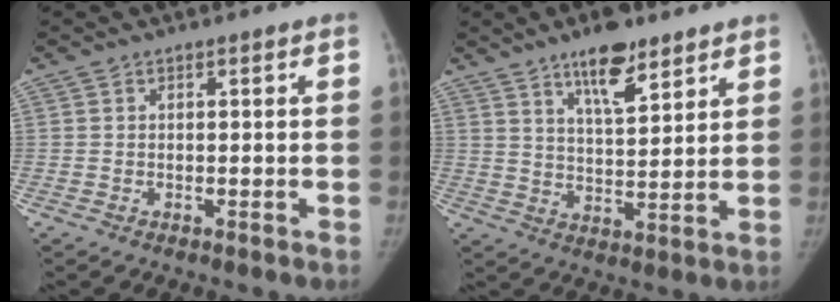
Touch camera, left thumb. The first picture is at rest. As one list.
[{"total": 10.0, "force": [6.7, 3.4, 6.7], "torque": [-0.087, -0.042, 0.112]}]